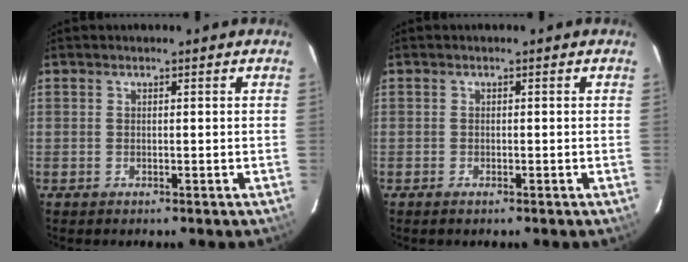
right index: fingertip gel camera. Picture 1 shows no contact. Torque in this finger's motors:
{"motor_torque": [-0.06, -0.06, 0.06, 0.01]}